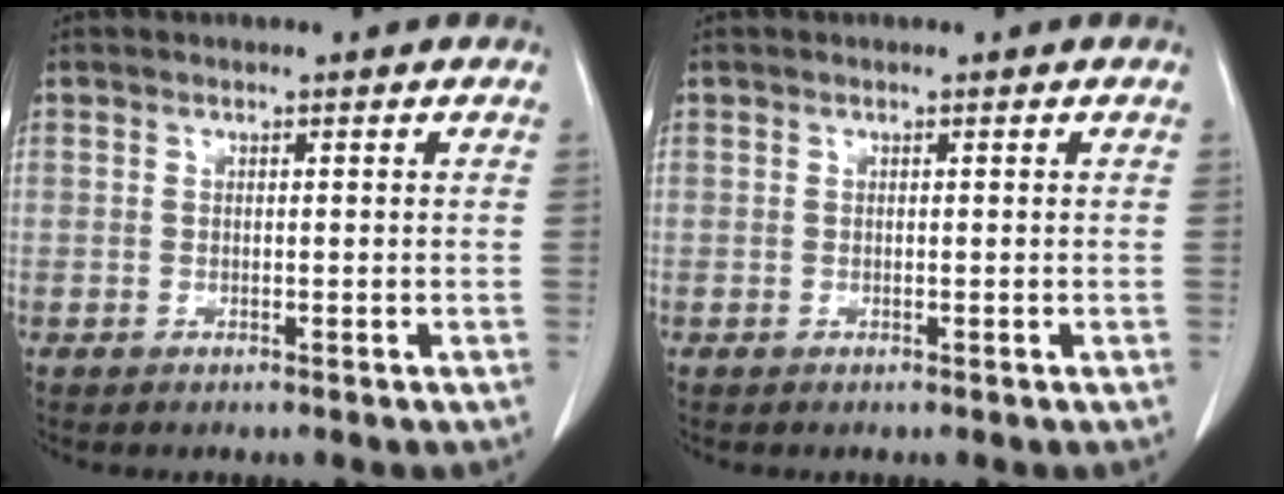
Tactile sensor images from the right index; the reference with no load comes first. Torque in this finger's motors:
{"motor_torque": [0.00, 0.00, 0.02, 0.00]}